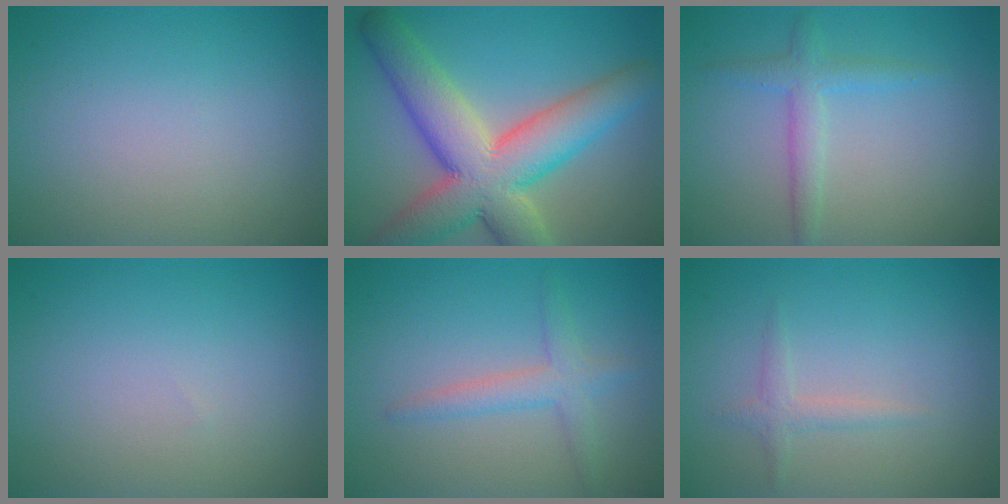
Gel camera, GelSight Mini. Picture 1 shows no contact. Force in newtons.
{"total": 10.7, "press": 10.7, "slide": 0.8}
{"total": 2.4, "press": 2.4, "slide": 0.2}
{"total": 0.0}
{"total": 2.5, "press": 2.5, "slide": 0.1}
{"total": 1.3, "press": 1.3, "slide": 0.1}